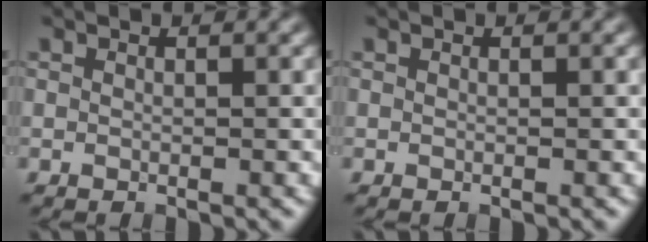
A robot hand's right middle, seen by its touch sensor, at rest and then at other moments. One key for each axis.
{"total": 0.0}